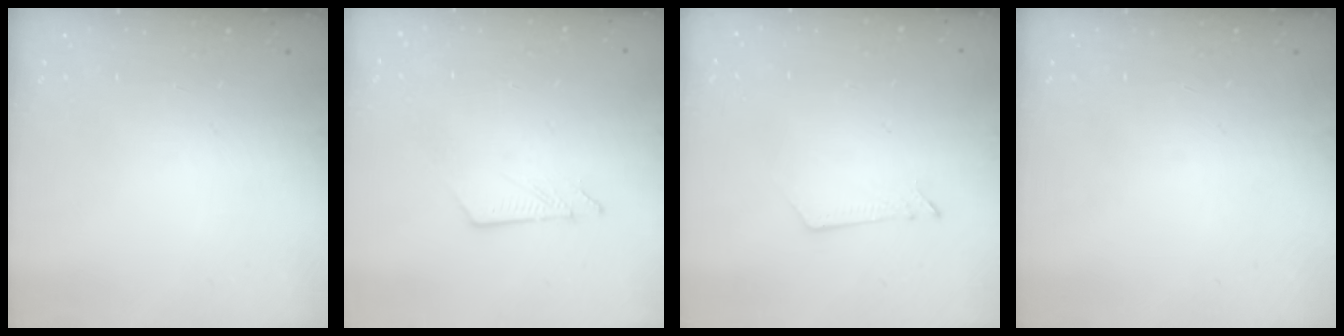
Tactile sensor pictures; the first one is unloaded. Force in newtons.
{"total": 7.0, "press": 7.0, "slide": 0.1}
{"total": 2.6, "press": 2.6, "slide": 0.3}
{"total": 0.0}